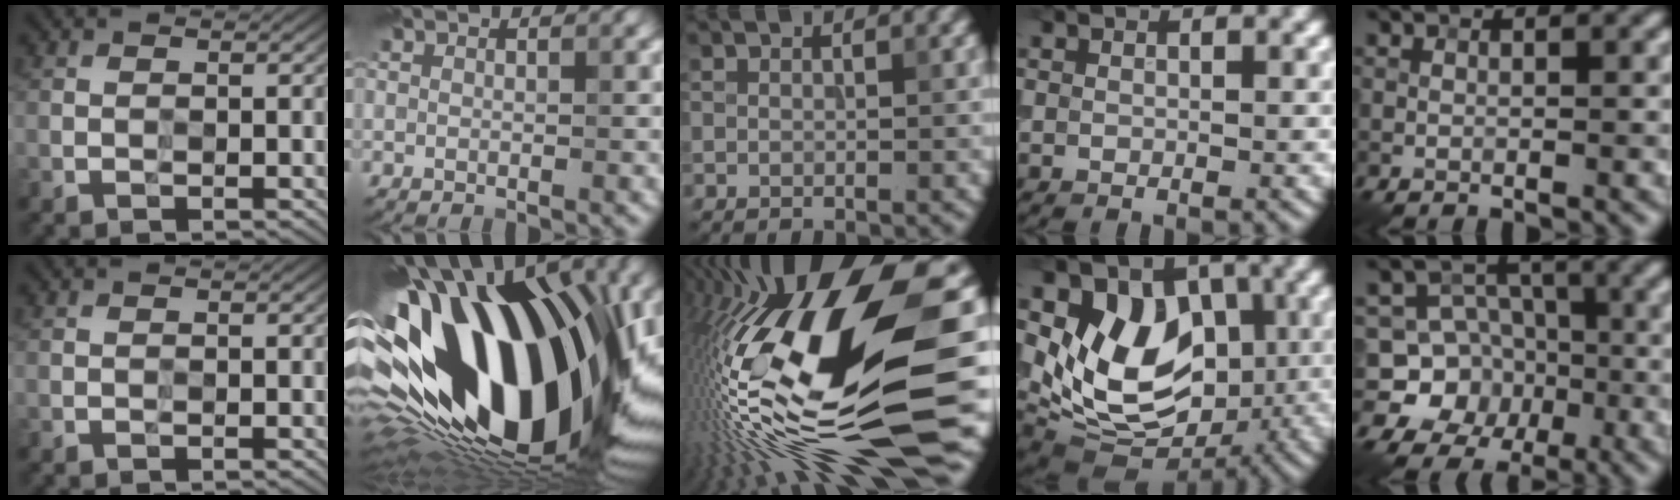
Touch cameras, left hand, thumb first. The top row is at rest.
{"index": {"total": 21.9, "force": [-0.3, 11.7, 18.6], "torque": [-0.348, -0.033, -0.015]}, "middle": {"total": 19.3, "force": [-0.3, 4.6, 18.8], "torque": [-0.335, -0.002, -0.017]}, "ring": {"total": 10.2, "force": [0.8, 7.6, 6.7], "torque": [-0.101, -0.011, 0.019]}, "little": {"total": 9.4, "force": [-2.6, 8.6, 2.6], "torque": [-0.043, 0.023, -0.069]}}